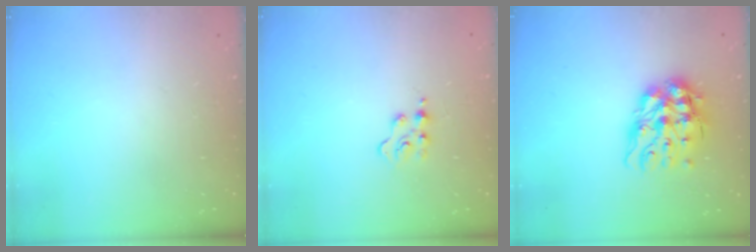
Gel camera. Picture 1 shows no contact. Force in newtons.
{"total": 3.1, "press": 3.0, "slide": 0.4}
{"total": 12.6, "press": 12.5, "slide": 1.4}